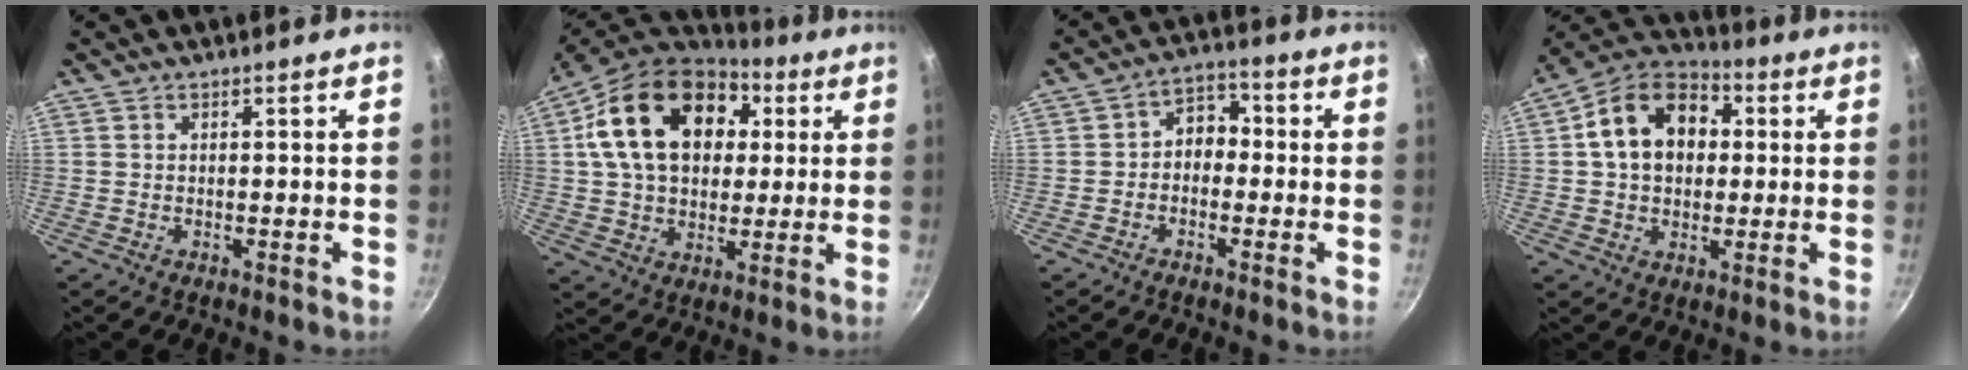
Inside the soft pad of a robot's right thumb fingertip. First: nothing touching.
{"total": 22.1, "force": [6.0, 15.6, 14.5], "torque": [-0.226, 0.010, 0.095]}
{"total": 5.4, "force": [-0.8, 4.2, 3.3], "torque": [-0.015, 0.025, -0.028]}
{"total": 15.5, "force": [2.8, 11.5, 10.0], "torque": [-0.140, 0.027, 0.029]}